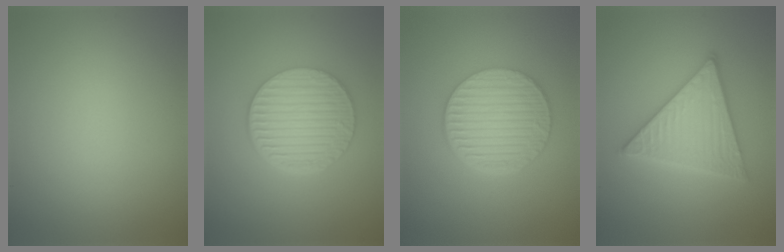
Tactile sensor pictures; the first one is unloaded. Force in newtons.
{"total": 6.6, "press": 4.7, "slide": 4.6}
{"total": 6.5, "press": 4.8, "slide": 4.5}
{"total": 5.6, "press": 5.6, "slide": 0.7}